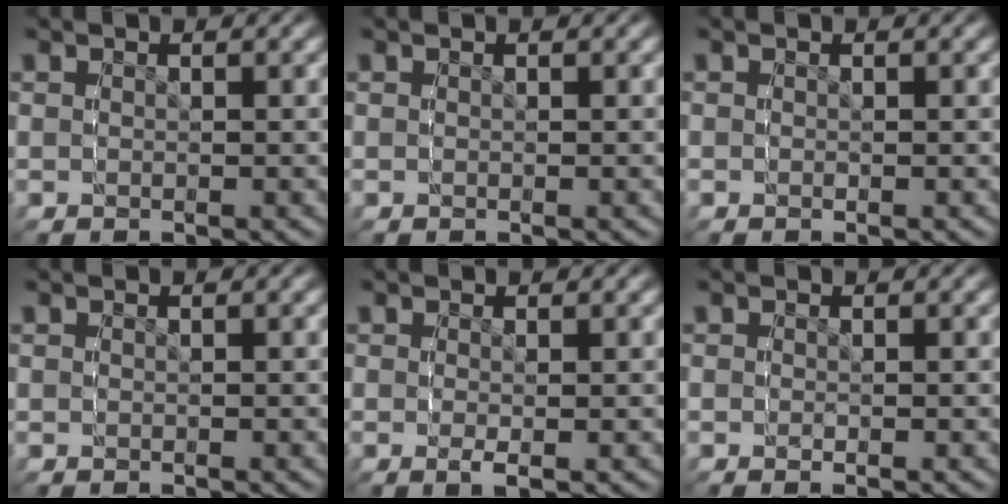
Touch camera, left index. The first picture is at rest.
{"total": 0.0}
{"total": 0.0}
{"total": 0.0}
{"total": 1.5, "force": [0.7, -1.1, -0.8], "torque": [0.012, 0.010, 0.008]}
{"total": 0.6, "force": [0.0, -0.4, -0.4], "torque": [0.005, 0.002, -0.002]}